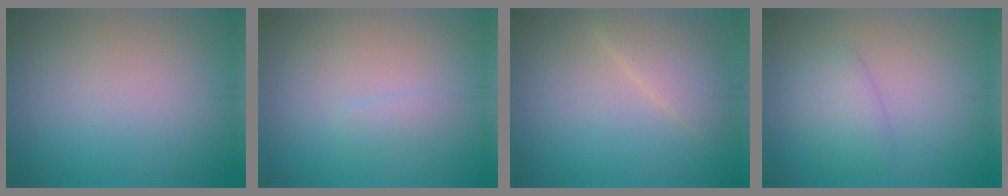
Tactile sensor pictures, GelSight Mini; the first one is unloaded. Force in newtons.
{"total": 0.8, "press": 0.8, "slide": 0.1}
{"total": 2.9, "press": 2.9, "slide": 0.1}
{"total": 2.6, "press": 2.6, "slide": 0.1}